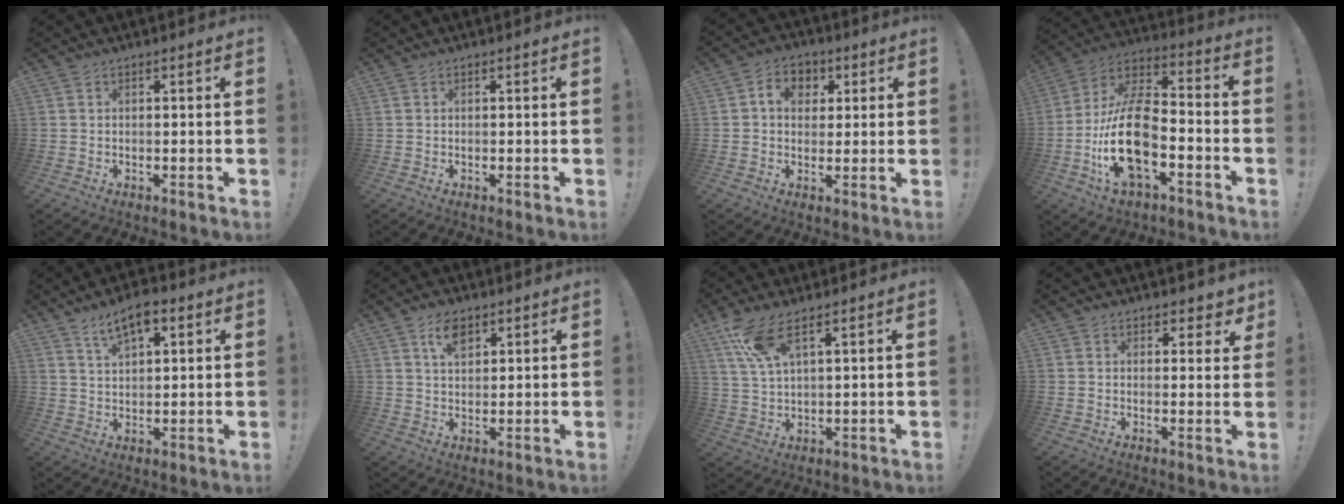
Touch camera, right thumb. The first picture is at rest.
{"total": 0.0}
{"total": 7.7, "force": [2.2, 6.3, 3.9], "torque": [-0.055, 0.002, 0.040]}
{"total": 19.5, "force": [-6.3, 10.0, 15.5], "torque": [-0.308, 0.031, -0.104]}
{"total": 8.1, "force": [5.0, 3.4, 5.4], "torque": [-0.087, -0.014, 0.088]}
{"total": 6.3, "force": [3.6, 3.6, 3.7], "torque": [-0.058, -0.009, 0.062]}
{"total": 8.7, "force": [5.8, 2.3, 6.1], "torque": [-0.122, -0.021, 0.107]}
{"total": 3.4, "force": [2.4, 2.3, 0.9], "torque": [0.011, -0.021, 0.038]}